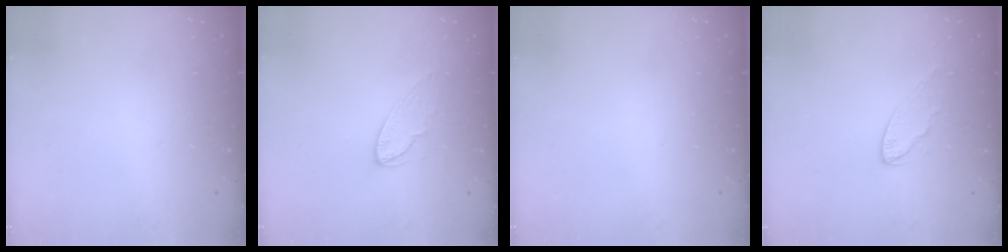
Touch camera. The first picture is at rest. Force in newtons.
{"total": 6.8, "press": 6.8, "slide": 0.4}
{"total": 0.0}
{"total": 7.4, "press": 7.4, "slide": 0.6}